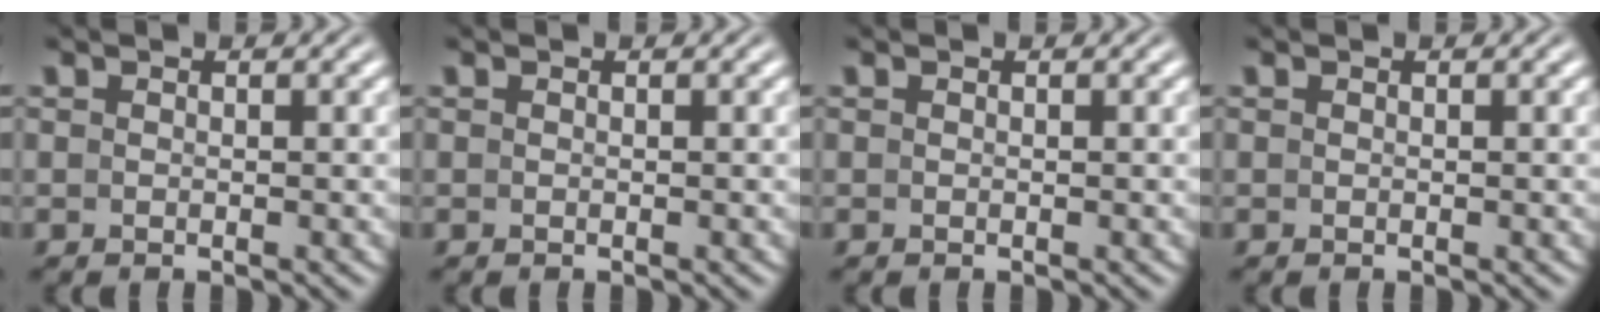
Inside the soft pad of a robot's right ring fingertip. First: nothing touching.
{"total": 0.0}
{"total": 0.0}
{"total": 0.0}